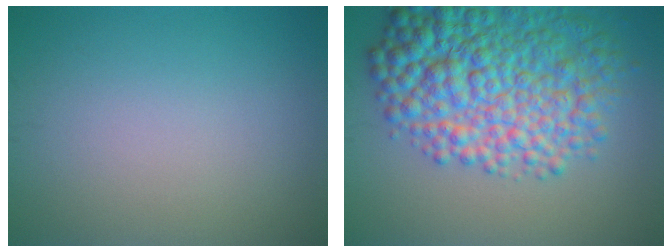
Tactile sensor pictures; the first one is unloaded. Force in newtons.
{"total": 10.2, "press": 10.2, "slide": 0.3}